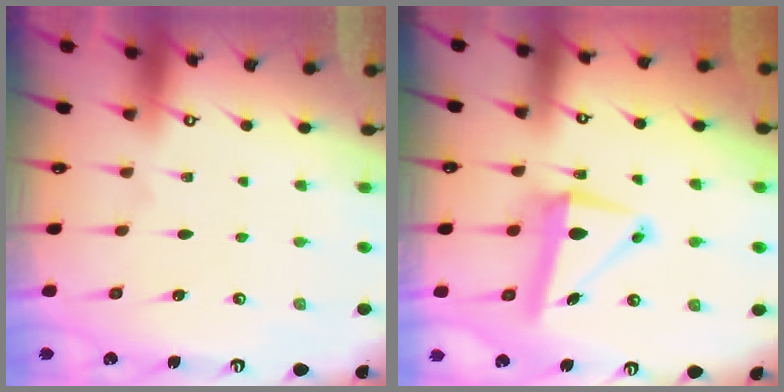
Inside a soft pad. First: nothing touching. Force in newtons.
{"total": 8.8, "press": 8.7, "slide": 1.5}